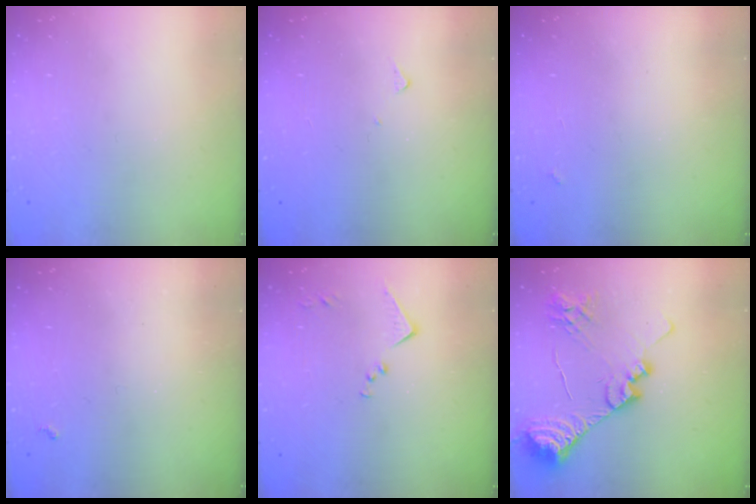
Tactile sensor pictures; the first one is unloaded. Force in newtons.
{"total": 6.6, "press": 6.6, "slide": 0.6}
{"total": 1.4, "press": 1.3, "slide": 0.4}
{"total": 4.6, "press": 4.5, "slide": 0.6}
{"total": 8.2, "press": 8.2, "slide": 0.4}
{"total": 21.7, "press": 21.6, "slide": 2.7}